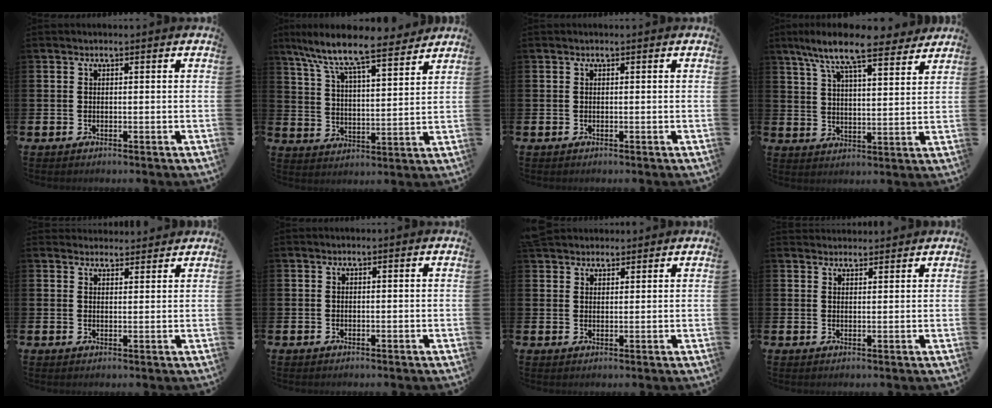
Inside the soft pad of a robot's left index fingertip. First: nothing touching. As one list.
[{"total": 9.3, "force": [8.4, 1.3, 3.8], "torque": [-0.104, -0.061, 0.142]}, {"total": 0.0}, {"total": 10.4, "force": [9.1, 1.8, 4.7], "torque": [-0.099, -0.052, 0.159]}, {"total": 2.8, "force": [2.6, 0.8, -0.3], "torque": [0.008, -0.014, 0.047]}, {"total": 0.0}, {"total": 3.1, "force": [2.8, 1.2, 0.0], "torque": [0.001, -0.008, 0.053]}, {"total": 2.3, "force": [2.2, 0.6, -0.2], "torque": [0.007, -0.011, 0.039]}]